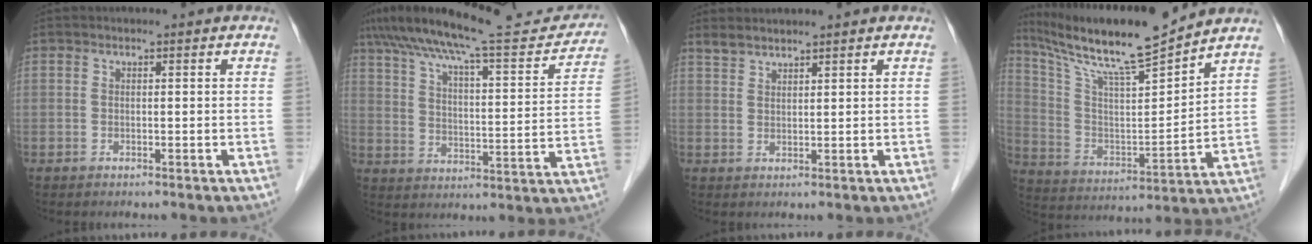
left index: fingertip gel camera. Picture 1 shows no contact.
{"total": 22.5, "force": [19.6, 3.2, 10.7], "torque": [-0.179, 0.009, 0.275]}
{"total": 2.2, "force": [2.2, 0.1, 0.3], "torque": [-0.011, 0.011, 0.047]}
{"total": 16.6, "force": [14.4, 0.0, 8.2], "torque": [-0.158, 0.006, 0.257]}